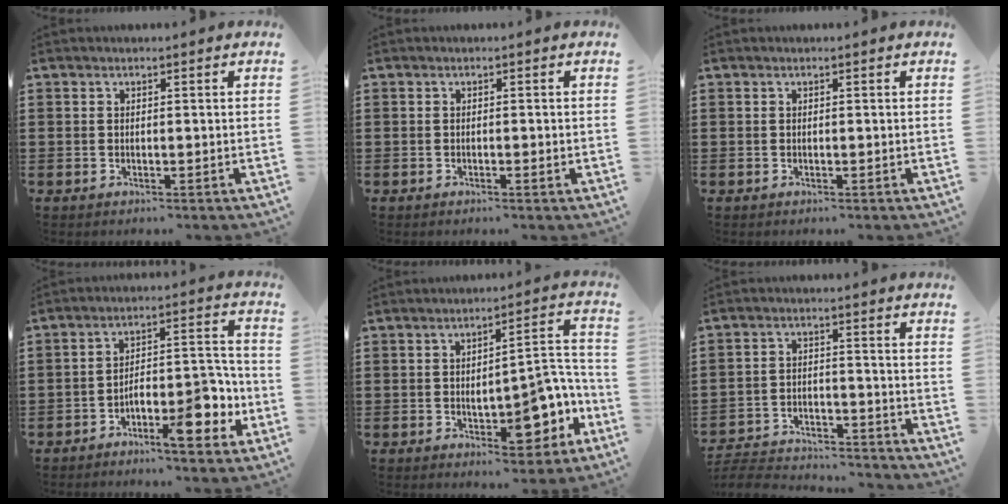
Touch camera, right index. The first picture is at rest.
{"total": 0.7, "force": [-0.3, 0.1, 0.6], "torque": [-0.012, -0.003, -0.005]}
{"total": 0.0}
{"total": 9.4, "force": [-5.4, 3.2, 6.9], "torque": [-0.091, 0.003, -0.096]}
{"total": 9.8, "force": [-3.1, 4.1, 8.3], "torque": [-0.102, -0.009, -0.049]}
{"total": 4.8, "force": [-4.7, 0.5, 0.8], "torque": [-0.023, 0.002, -0.098]}